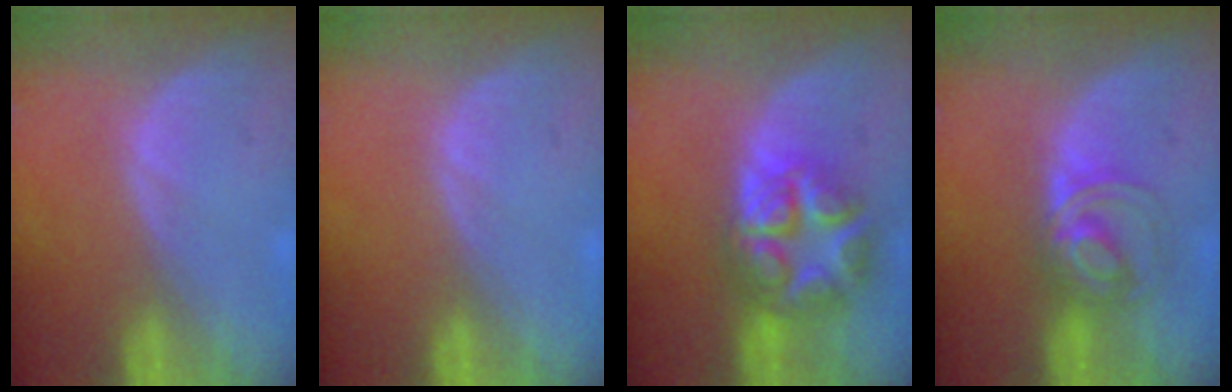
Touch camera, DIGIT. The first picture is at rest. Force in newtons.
{"total": 0.0}
{"total": 9.0, "press": 9.0, "slide": 0.4}
{"total": 5.6, "press": 5.5, "slide": 0.6}